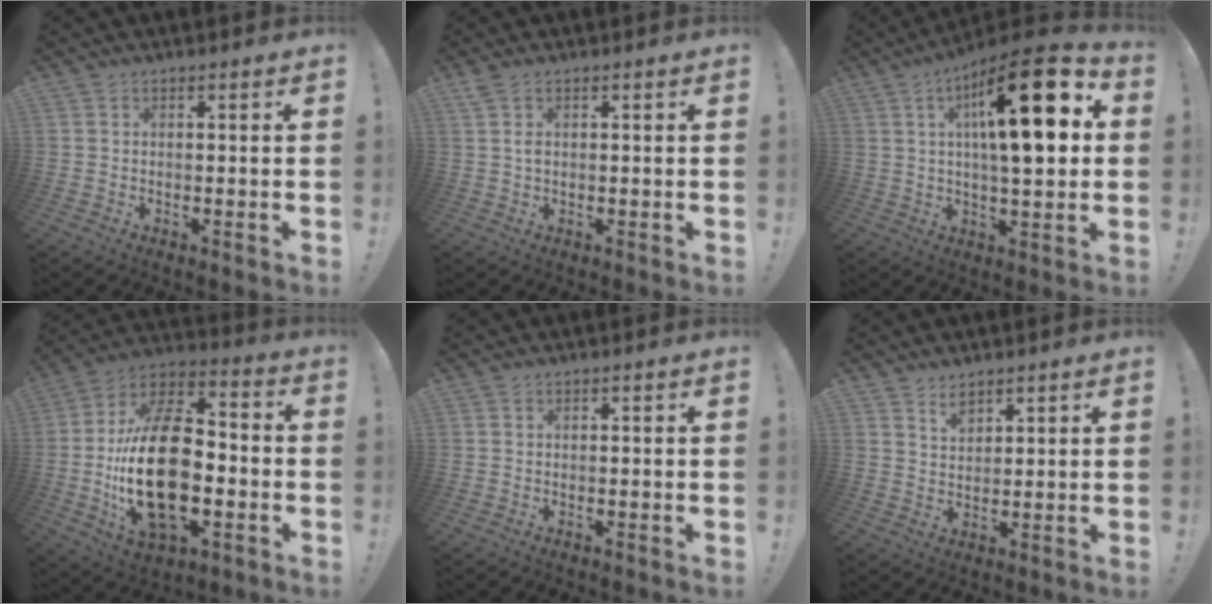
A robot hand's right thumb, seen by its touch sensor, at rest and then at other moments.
{"total": 2.1, "force": [0.7, 1.1, 1.6], "torque": [-0.031, 0.003, 0.010]}
{"total": 21.9, "force": [5.6, 6.5, 20.1], "torque": [-0.315, -0.019, 0.078]}
{"total": 27.4, "force": [-4.2, 15.5, 22.2], "torque": [-0.427, 0.023, -0.063]}
{"total": 0.0}
{"total": 4.2, "force": [3.4, 2.3, 1.2], "torque": [-0.013, -0.018, 0.061]}